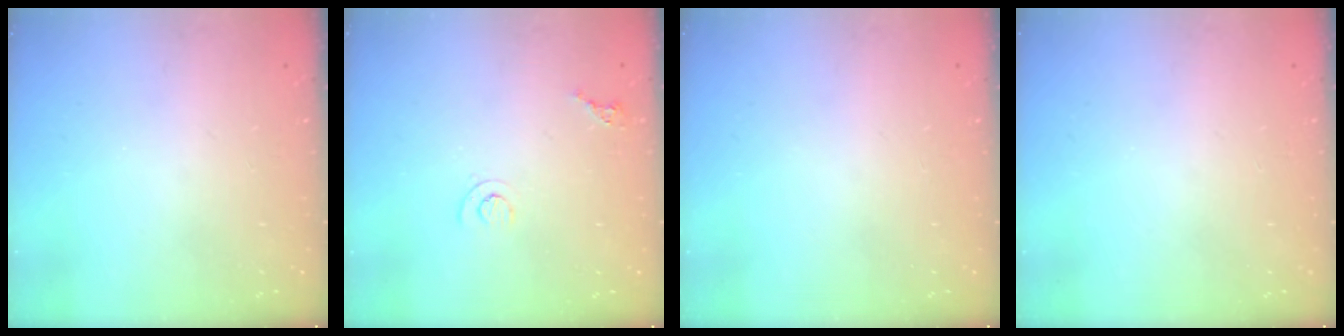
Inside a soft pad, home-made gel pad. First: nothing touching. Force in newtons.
{"total": 5.8, "press": 5.8, "slide": 0.4}
{"total": 0.0}
{"total": 0.0}